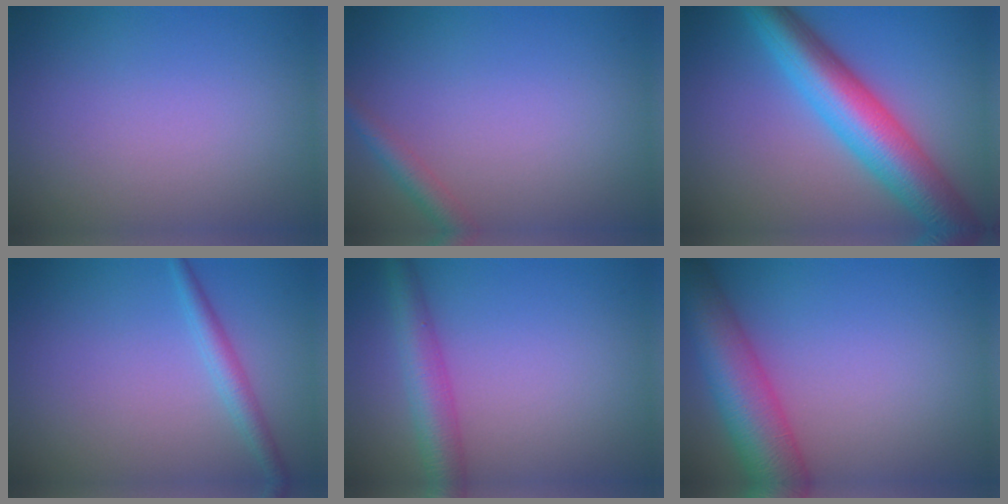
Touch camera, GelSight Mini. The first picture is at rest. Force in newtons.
{"total": 1.9, "press": 1.9, "slide": 0.0}
{"total": 9.3, "press": 9.3, "slide": 0.1}
{"total": 2.1, "press": 2.1, "slide": 0.1}
{"total": 4.1, "press": 4.1, "slide": 0.1}
{"total": 7.9, "press": 7.9, "slide": 0.4}